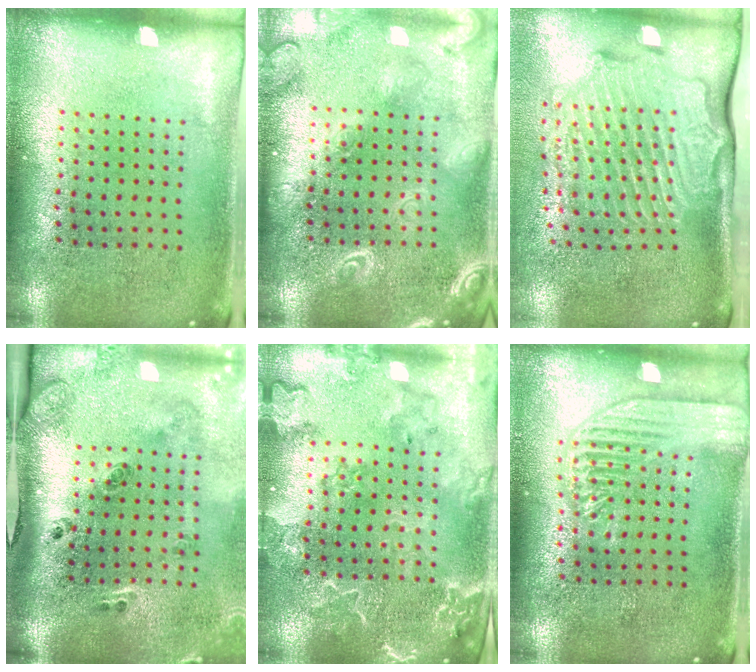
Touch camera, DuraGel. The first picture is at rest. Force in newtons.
{"total": 3.9, "press": 3.8, "slide": 0.6}
{"total": 3.0, "press": 2.3, "slide": 2.0}
{"total": 3.1, "press": 1.7, "slide": 2.6}
{"total": 2.6, "press": 2.5, "slide": 0.9}
{"total": 1.8, "press": 1.8, "slide": 0.3}